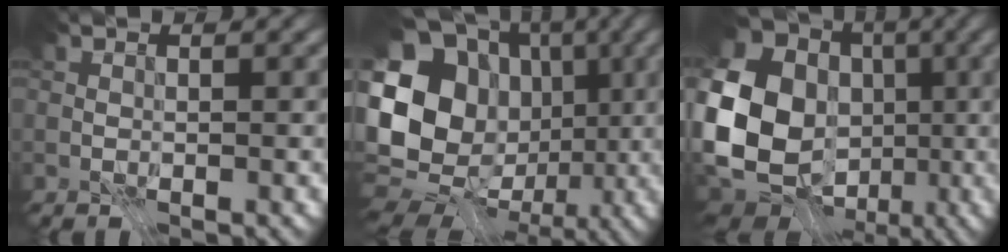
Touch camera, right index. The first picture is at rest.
{"total": 19.3, "force": [0.0, 16.6, 9.8], "torque": [-0.200, 0.021, -0.032]}
{"total": 20.2, "force": [-1.6, 17.4, 10.1], "torque": [-0.231, -0.008, -0.065]}